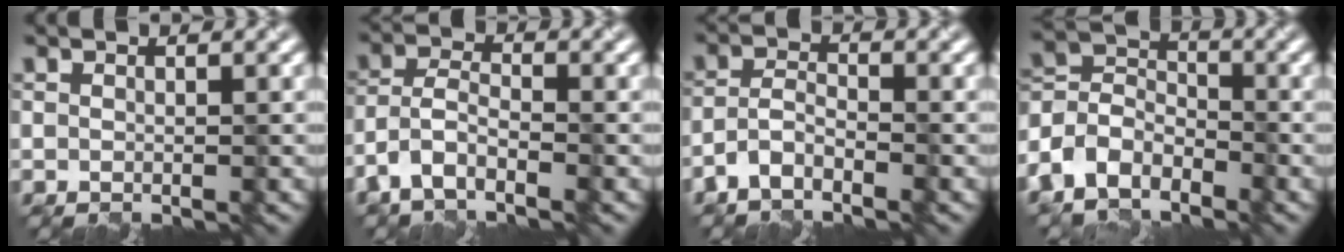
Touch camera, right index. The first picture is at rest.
{"total": 3.8, "force": [-2.9, 1.4, 2.1], "torque": [-0.050, 0.000, -0.064]}
{"total": 2.9, "force": [-2.3, 0.9, 1.4], "torque": [-0.033, 0.004, -0.049]}
{"total": 6.2, "force": [-4.4, 3.8, 2.1], "torque": [-0.043, 0.001, -0.090]}